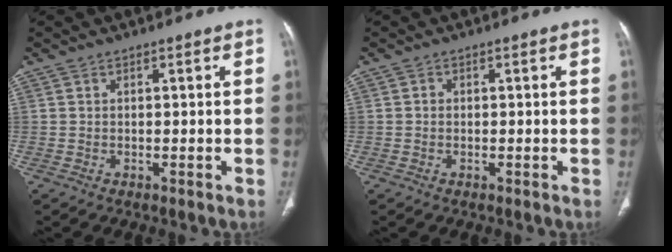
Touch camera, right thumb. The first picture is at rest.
{"total": 0.5, "force": [-0.1, 0.5, 0.2], "torque": [0.003, 0.002, -0.002]}